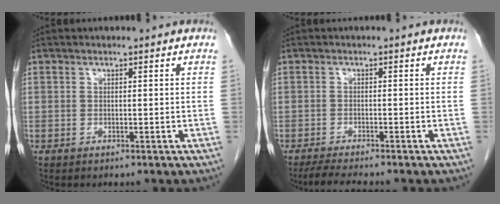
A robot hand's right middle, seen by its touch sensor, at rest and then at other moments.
{"total": 3.9, "force": [-3.4, -0.3, 1.9], "torque": [-0.038, -0.016, -0.059]}